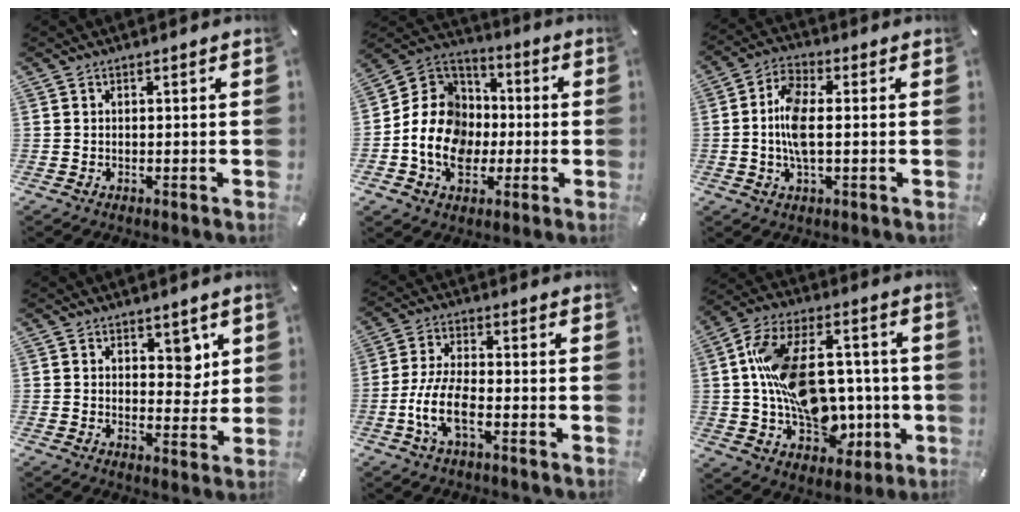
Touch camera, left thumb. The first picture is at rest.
{"total": 15.0, "force": [-3.6, 12.8, 6.9], "torque": [-0.158, 0.027, -0.064]}
{"total": 8.8, "force": [-0.4, 4.0, 7.9], "torque": [-0.172, -0.004, -0.009]}
{"total": 5.4, "force": [2.7, 3.8, 2.8], "torque": [-0.010, -0.015, 0.038]}
{"total": 8.9, "force": [-3.5, 3.6, 7.3], "torque": [-0.163, -0.004, -0.066]}
{"total": 21.2, "force": [0.9, 15.0, 15.0], "torque": [-0.271, 0.011, 0.028]}